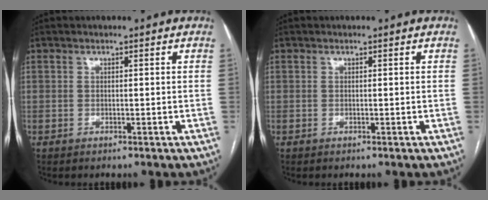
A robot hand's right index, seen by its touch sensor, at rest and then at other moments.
{"total": 0.0}